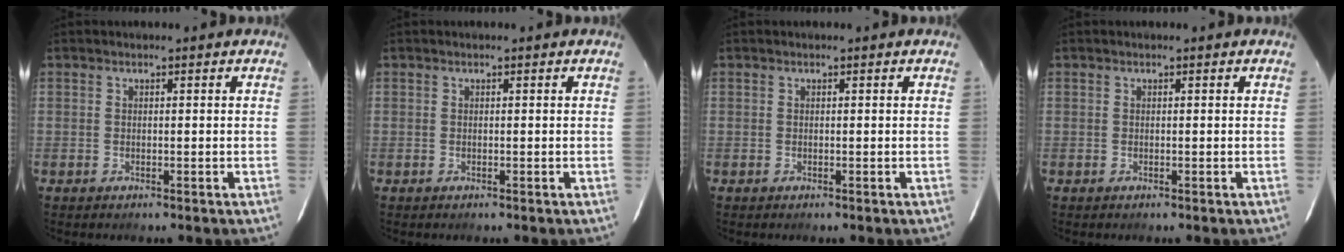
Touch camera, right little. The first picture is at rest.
{"total": 0.0}
{"total": 0.0}
{"total": 0.0}